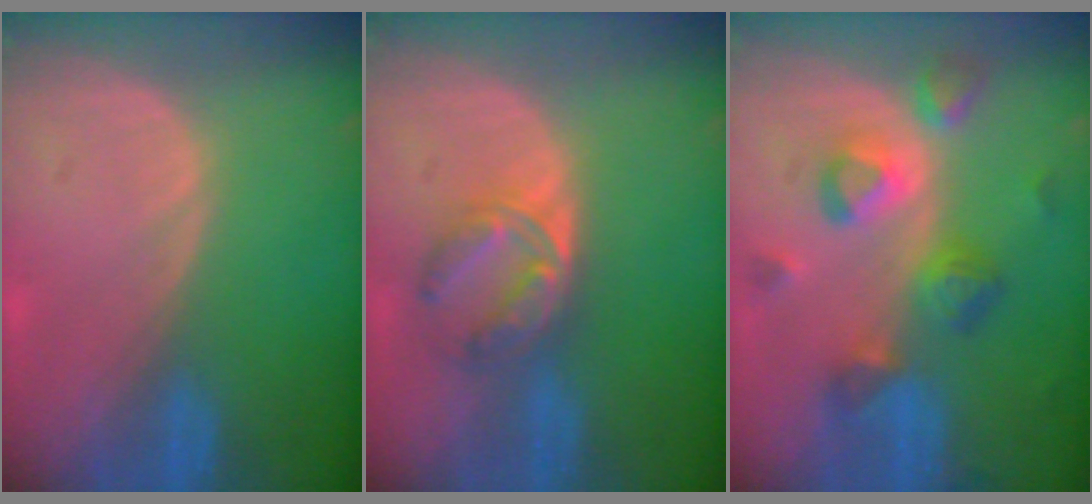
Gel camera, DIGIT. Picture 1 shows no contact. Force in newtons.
{"total": 5.8, "press": 5.5, "slide": 1.7}
{"total": 8.4, "press": 7.8, "slide": 3.1}